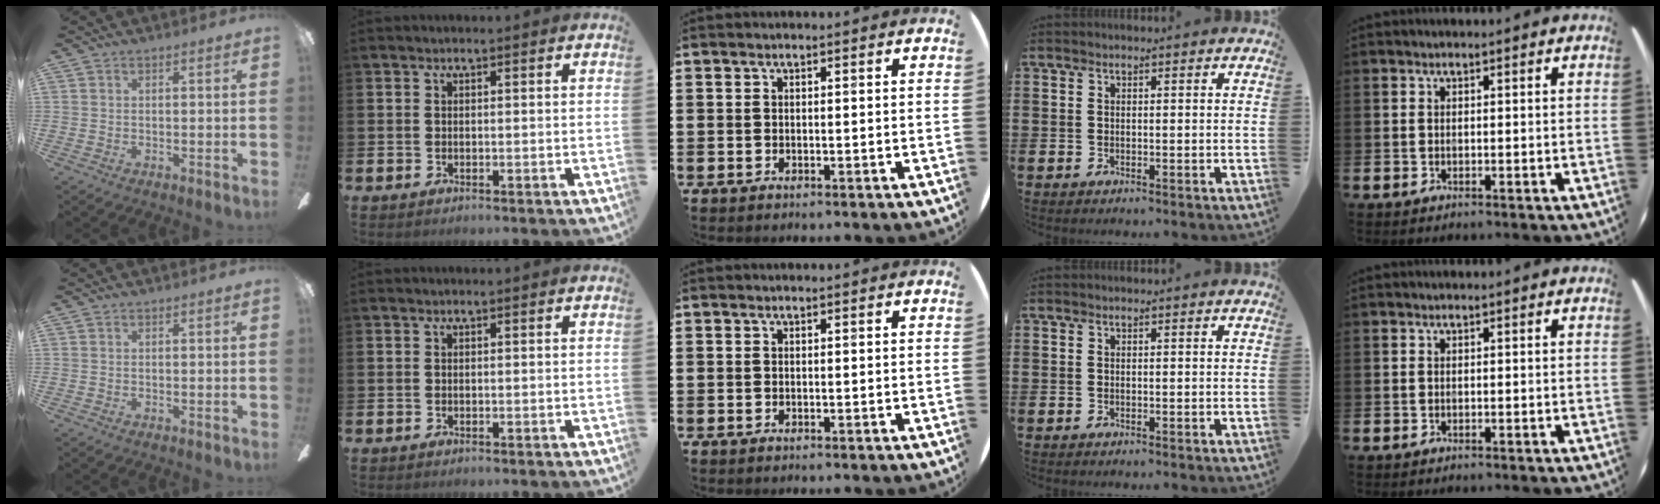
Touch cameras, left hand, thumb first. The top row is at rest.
{}